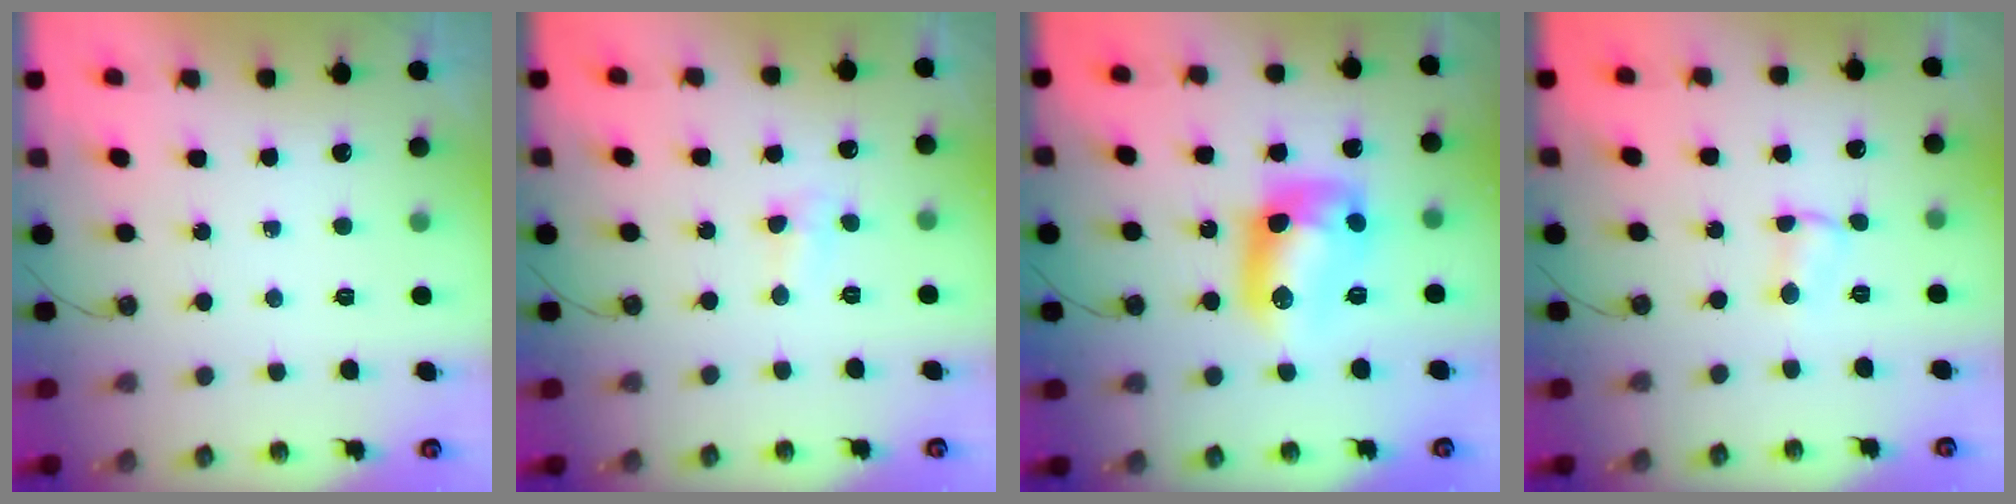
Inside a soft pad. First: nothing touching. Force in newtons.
{"total": 3.8, "press": 3.8, "slide": 0.5}
{"total": 12.0, "press": 11.9, "slide": 0.7}
{"total": 2.5, "press": 2.5, "slide": 0.4}